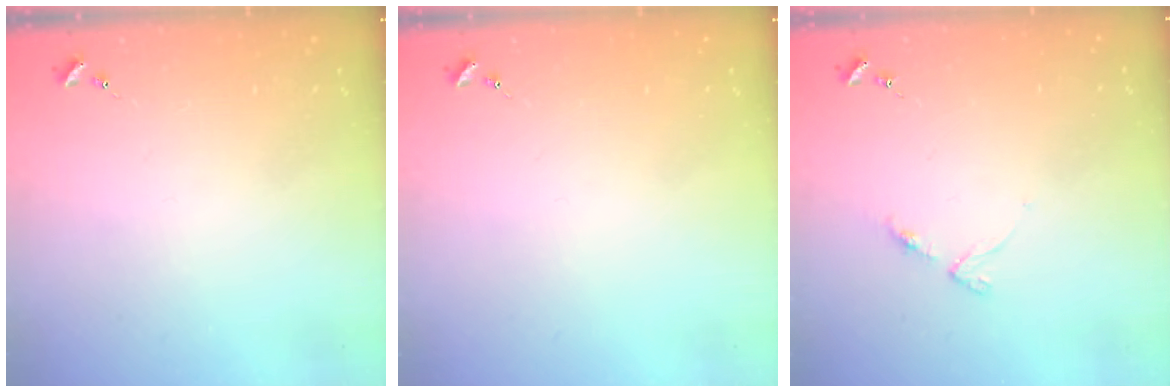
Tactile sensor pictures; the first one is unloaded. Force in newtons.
{"total": 0.0}
{"total": 4.0, "press": 3.9, "slide": 0.4}